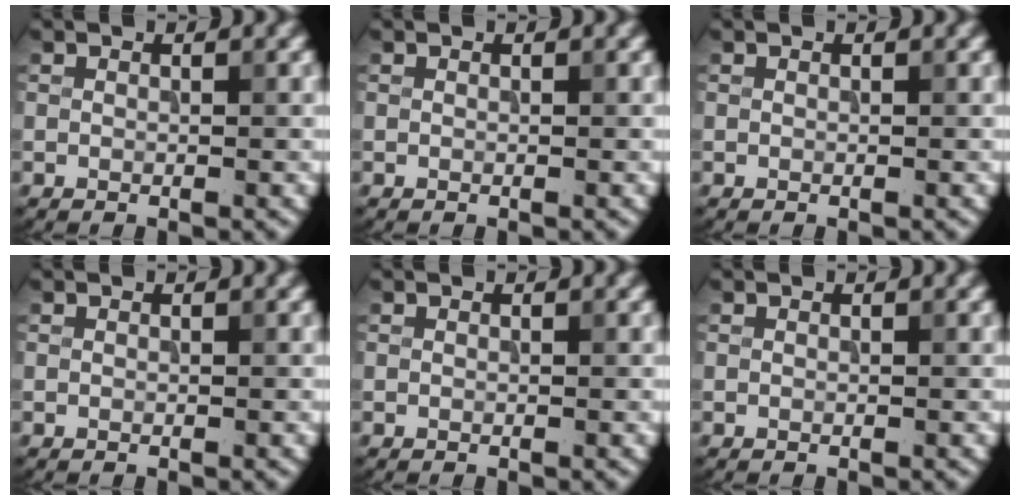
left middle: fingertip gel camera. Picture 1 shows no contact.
{"total": 0.0}
{"total": 0.0}
{"total": 0.0}
{"total": 0.0}
{"total": 0.0}